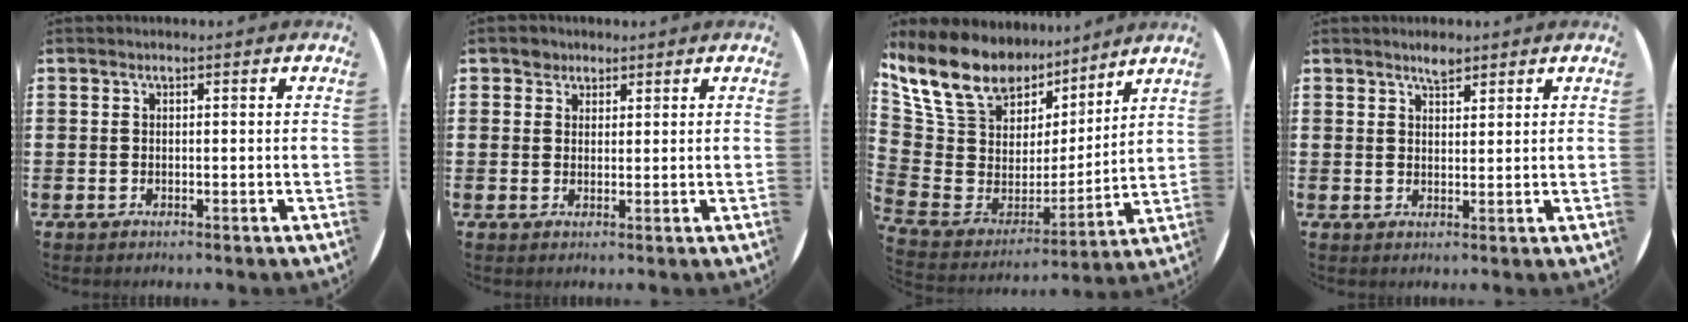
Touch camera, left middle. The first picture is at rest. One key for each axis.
{"total": 1.8, "fx": 1.4, "fy": 1.1, "fz": 0.0, "tx": 0.006, "ty": -0.001, "tz": 0.027}
{"total": 12.7, "fx": 10.6, "fy": 6.2, "fz": 3.1, "tx": -0.132, "ty": -0.074, "tz": 0.197}
{"total": 2.1, "fx": 1.9, "fy": 0.7, "fz": 0.6, "tx": -0.007, "ty": -0.001, "tz": 0.034}